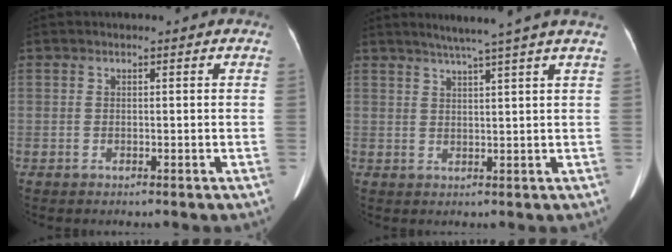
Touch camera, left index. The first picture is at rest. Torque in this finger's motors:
{"motor_torque": [0.74, -1.01, 0.02, 0.05]}